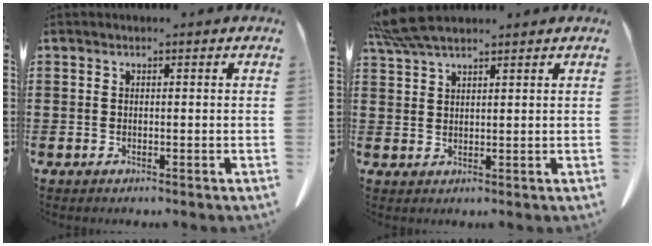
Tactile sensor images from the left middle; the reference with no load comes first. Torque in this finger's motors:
{"motor_torque": [0.83, 0.46, 0.16, 0.15]}